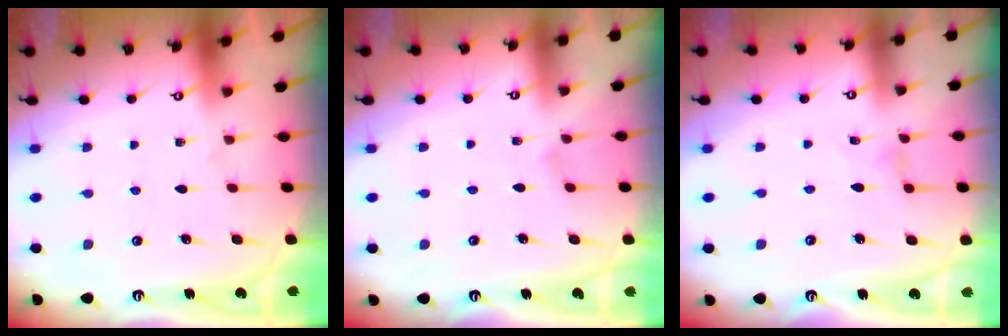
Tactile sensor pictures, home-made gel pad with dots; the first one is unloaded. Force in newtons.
{"total": 0.7, "press": 0.6, "slide": 0.3}
{"total": 0.0}